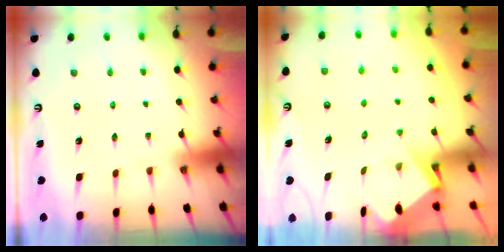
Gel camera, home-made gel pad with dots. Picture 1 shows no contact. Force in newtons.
{"total": 3.9, "press": 3.9, "slide": 0.4}